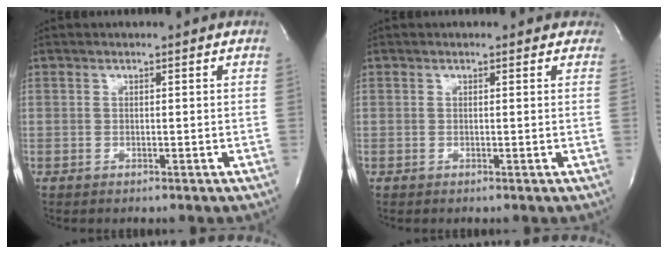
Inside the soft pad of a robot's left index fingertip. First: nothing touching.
{"total": 1.9, "force": [1.4, 1.3, 0.4], "torque": [0.005, 0.002, 0.003]}